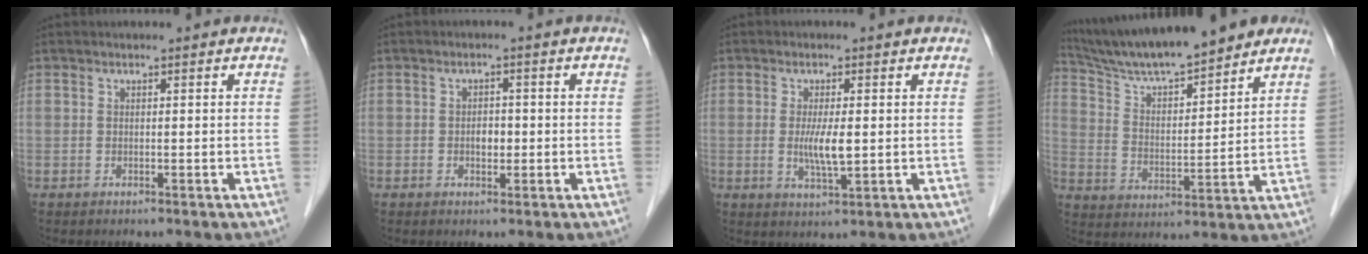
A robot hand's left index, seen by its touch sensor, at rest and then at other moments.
{"total": 2.0, "force": [-0.5, 1.3, 1.5], "torque": [-0.022, 0.005, -0.008]}
{"total": 4.4, "force": [-0.2, 0.7, 4.3], "torque": [-0.085, -0.007, -0.002]}
{"total": 15.3, "force": [13.6, 1.6, 6.9], "torque": [-0.123, 0.015, 0.232]}